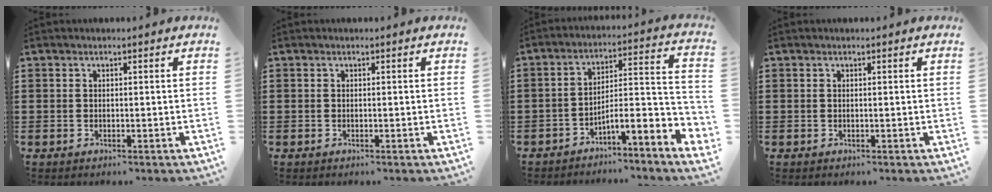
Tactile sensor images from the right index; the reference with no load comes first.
{"total": 0.0}
{"total": 6.4, "force": [-5.0, 0.1, 3.9], "torque": [-0.065, -0.019, -0.101]}
{"total": 0.0}